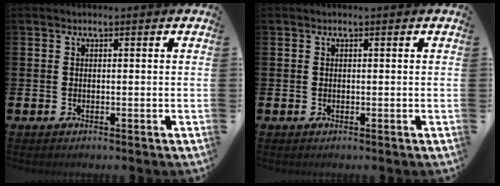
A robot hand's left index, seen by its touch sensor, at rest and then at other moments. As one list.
[{"total": 0.0}]